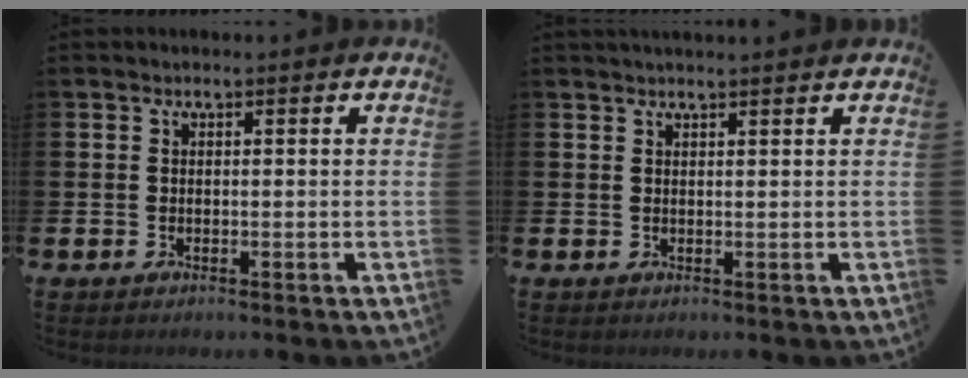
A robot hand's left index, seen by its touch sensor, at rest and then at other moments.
{"total": 1.1, "force": [1.0, -0.1, 0.2], "torque": [-0.002, 0.000, 0.019]}